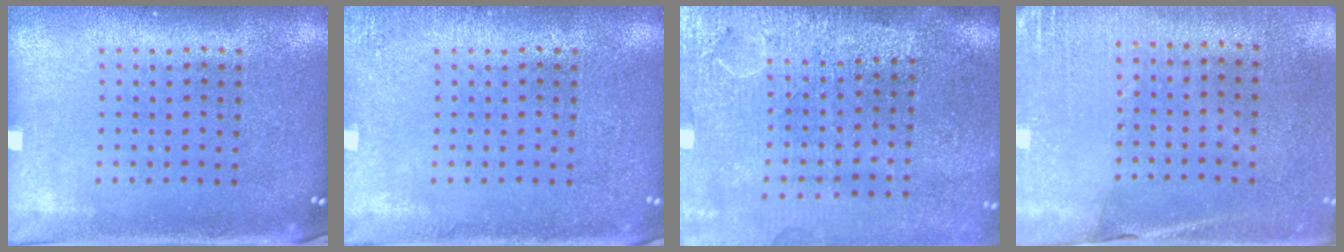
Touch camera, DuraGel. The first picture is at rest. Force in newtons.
{"total": 1.3, "press": 1.3, "slide": 0.2}
{"total": 4.4, "press": 3.6, "slide": 2.5}
{"total": 2.6, "press": 2.4, "slide": 1.0}